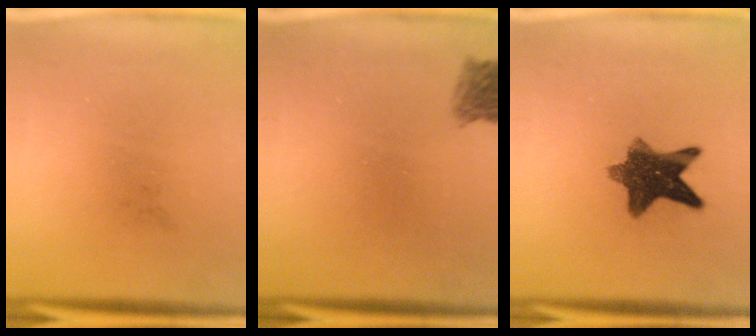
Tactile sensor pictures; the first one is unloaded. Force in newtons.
{"total": 2.6}
{"total": 9.9}